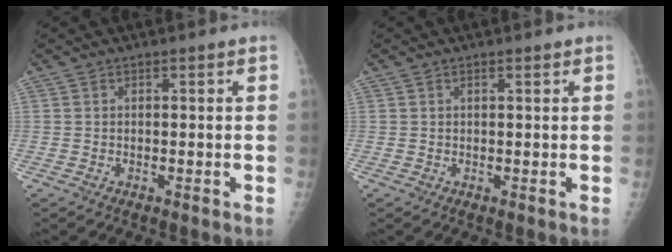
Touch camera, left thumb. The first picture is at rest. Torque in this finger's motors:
{"motor_torque": [-0.43, -0.33, -0.52, -0.12, -0.06]}